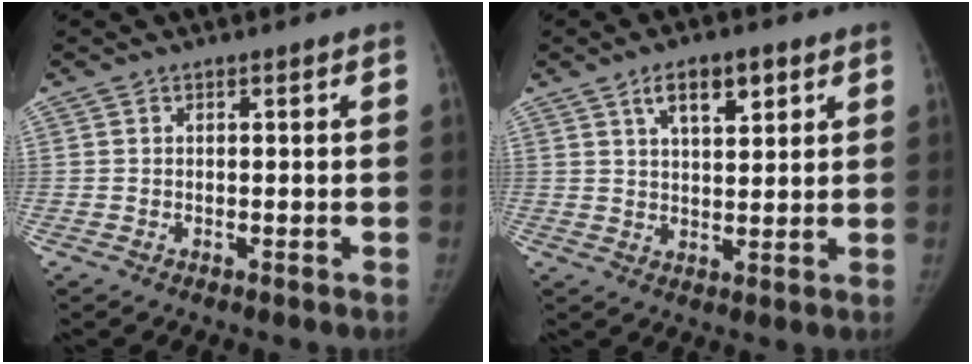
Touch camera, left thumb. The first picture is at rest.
{"total": 7.1, "force": [3.7, 3.1, 5.2], "torque": [-0.065, -0.013, 0.060]}